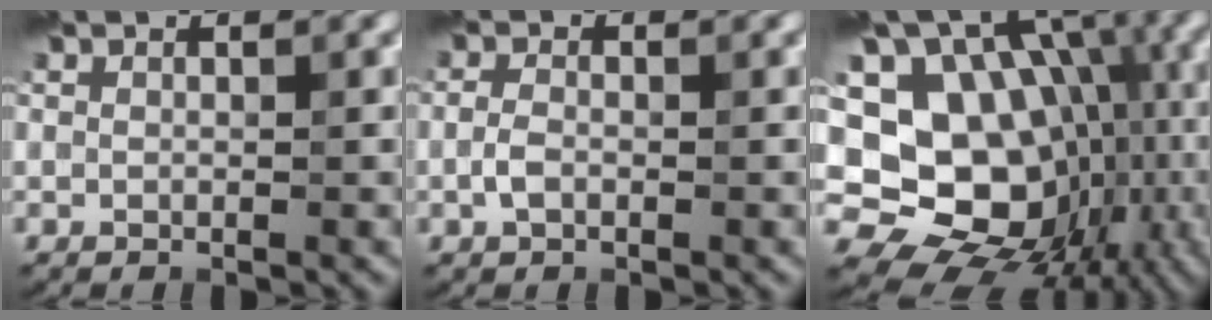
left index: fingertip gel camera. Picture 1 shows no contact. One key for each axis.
{"total": 1.5, "fx": -0.7, "fy": 0.9, "fz": 1.0, "tx": -0.023, "ty": 0.000, "tz": -0.018}
{"total": 15.4, "fx": -1.4, "fy": 12.2, "fz": 9.3, "tx": -0.151, "ty": 0.000, "tz": -0.011}